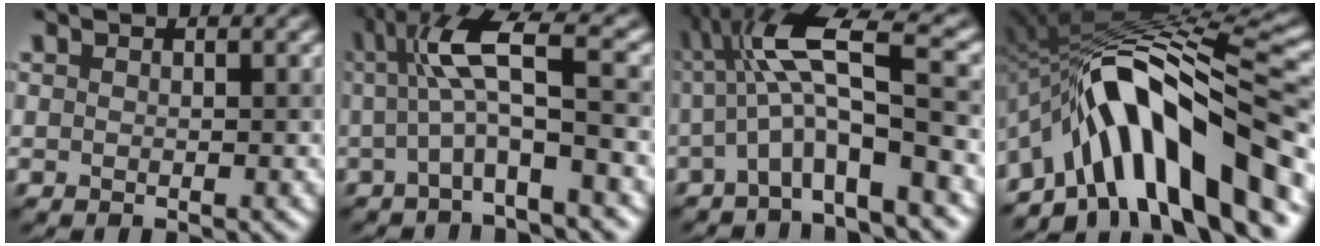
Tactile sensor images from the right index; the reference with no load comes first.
{"total": 5.9, "force": [0.3, 0.8, 5.9], "torque": [-0.106, 0.013, 0.002]}
{"total": 7.4, "force": [-0.5, 1.5, 7.3], "torque": [-0.121, 0.021, -0.019]}
{"total": 13.0, "force": [-5.9, 4.0, 10.9], "torque": [-0.153, 0.027, -0.101]}